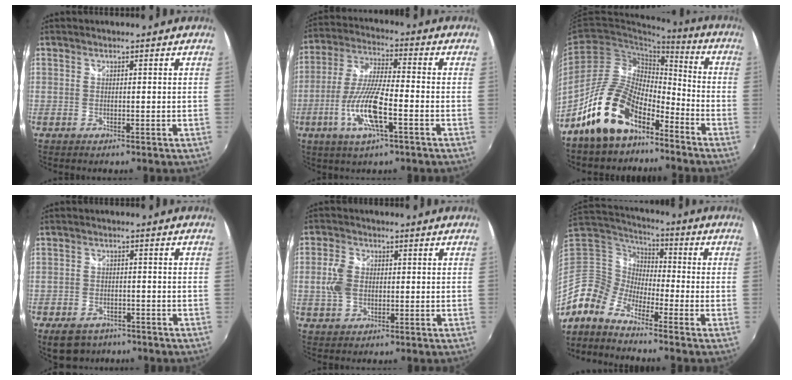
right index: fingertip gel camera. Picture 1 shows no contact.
{"total": 12.4, "force": [-4.5, 2.5, 11.3], "torque": [-0.238, -0.007, -0.087]}
{"total": 14.9, "force": [-10.3, 6.9, 8.3], "torque": [-0.160, 0.022, -0.188]}
{"total": 7.2, "force": [-5.1, 4.3, 2.6], "torque": [-0.069, -0.001, -0.076]}
{"total": 5.5, "force": [-0.1, 4.1, 3.6], "torque": [-0.078, 0.007, 0.001]}
{"total": 10.7, "force": [-7.2, 5.6, 5.5], "torque": [-0.106, 0.006, -0.168]}